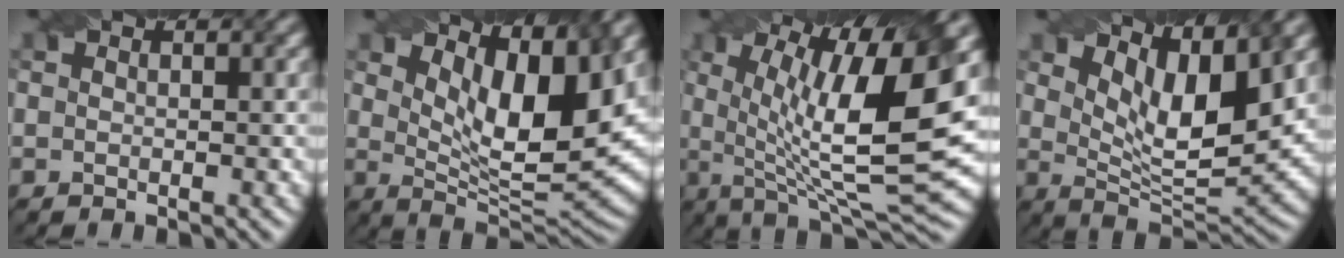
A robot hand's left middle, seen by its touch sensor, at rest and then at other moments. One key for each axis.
{"total": 9.7, "fx": 4.1, "fy": 3.3, "fz": 8.1, "tx": -0.134, "ty": -0.008, "tz": 0.072}
{"total": 14.3, "fx": 2.3, "fy": 4.0, "fz": 13.5, "tx": -0.208, "ty": -0.006, "tz": 0.036}
{"total": 8.3, "fx": 4.2, "fy": 2.7, "fz": 6.6, "tx": -0.117, "ty": -0.009, "tz": 0.075}